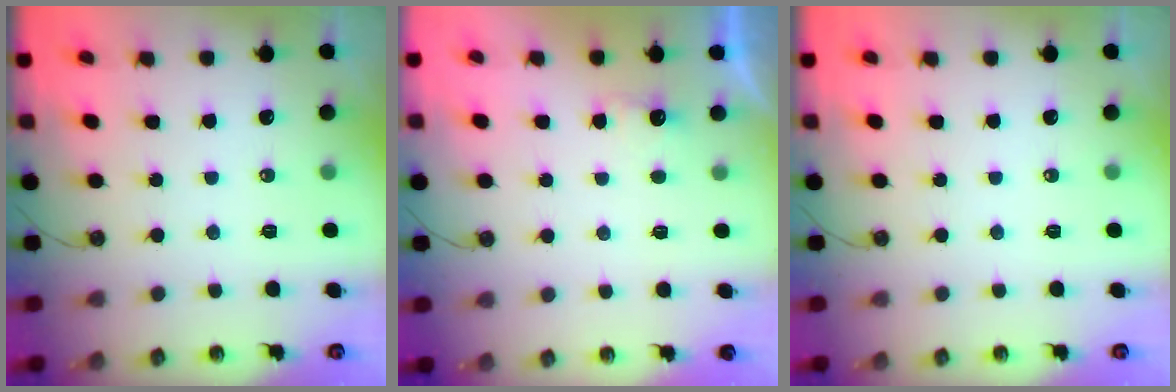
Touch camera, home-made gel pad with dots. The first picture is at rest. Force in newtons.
{"total": 2.4, "press": 2.2, "slide": 0.8}
{"total": 0.0}